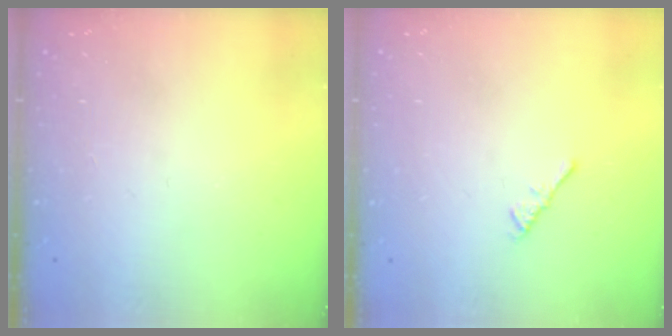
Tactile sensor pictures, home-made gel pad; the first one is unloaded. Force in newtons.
{"total": 1.1, "press": 1.0, "slide": 0.4}